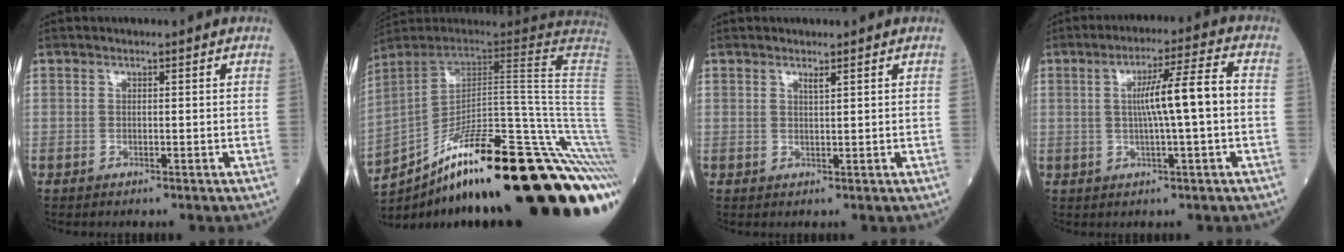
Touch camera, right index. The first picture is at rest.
{"total": 35.0, "force": [-19.2, 2.0, 29.2], "torque": [-0.274, 0.016, -0.279]}
{"total": 0.9, "force": [0.7, -0.1, 0.6], "torque": [-0.012, -0.005, 0.012]}
{"total": 8.4, "force": [0.1, -0.4, 8.4], "torque": [-0.137, 0.011, 0.001]}